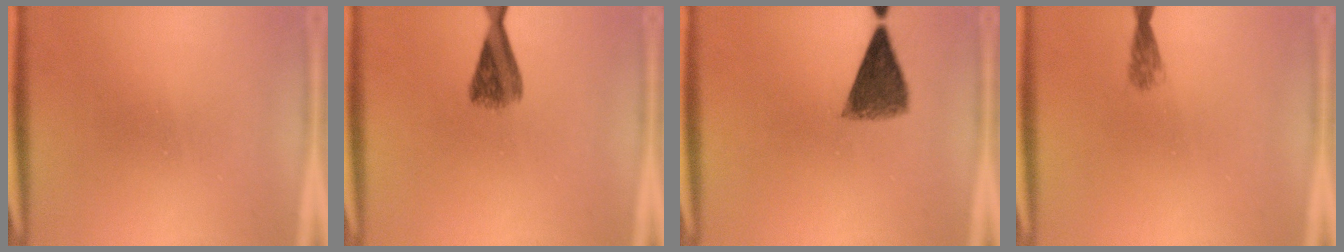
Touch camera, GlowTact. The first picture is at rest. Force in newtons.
{"total": 4.4}
{"total": 6.7}
{"total": 1.8}